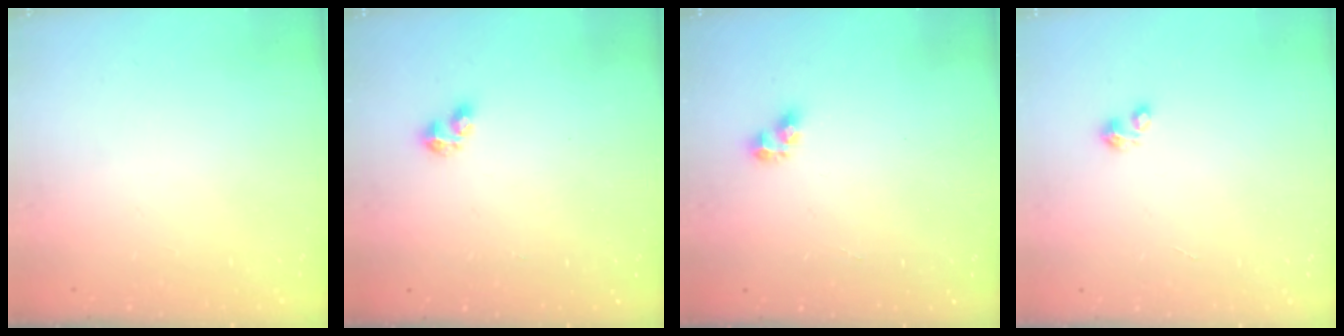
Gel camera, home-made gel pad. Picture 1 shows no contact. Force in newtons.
{"total": 2.4, "press": 2.3, "slide": 0.6}
{"total": 4.6, "press": 4.6, "slide": 0.2}
{"total": 2.3, "press": 2.3, "slide": 0.3}